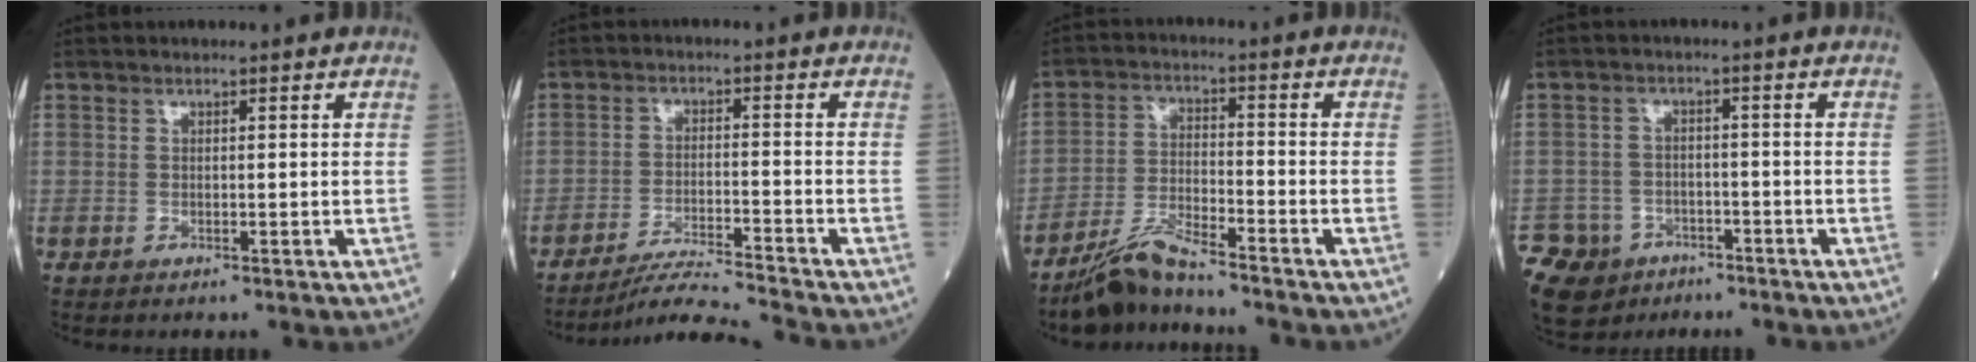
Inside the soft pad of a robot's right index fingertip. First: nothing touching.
{"total": 7.5, "force": [-6.9, -2.6, 1.1], "torque": [-0.020, -0.018, -0.129]}
{"total": 6.8, "force": [-6.2, 0.4, 2.8], "torque": [-0.059, -0.014, -0.119]}
{"total": 10.3, "force": [-7.0, 7.3, 2.2], "torque": [-0.067, 0.003, -0.107]}